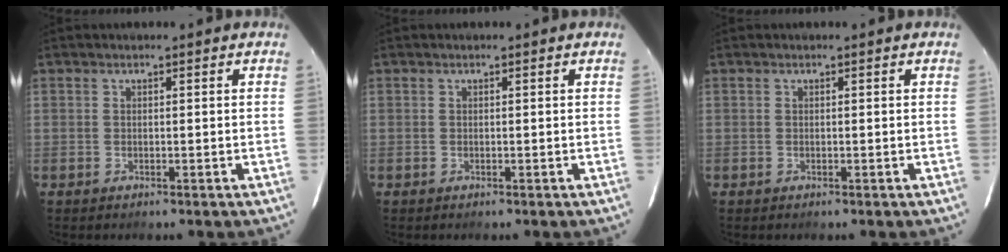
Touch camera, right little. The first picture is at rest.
{"total": 0.0}
{"total": 0.0}